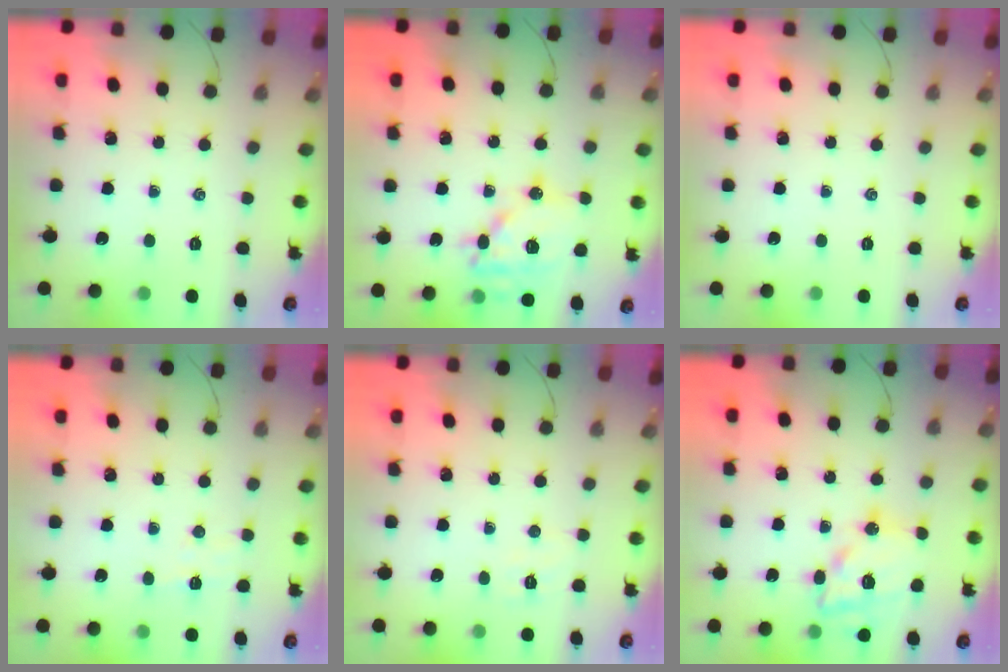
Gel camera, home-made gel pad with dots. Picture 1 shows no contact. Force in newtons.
{"total": 15.4, "press": 15.2, "slide": 2.5}
{"total": 0.0}
{"total": 4.9, "press": 4.9, "slide": 0.7}
{"total": 4.6, "press": 4.5, "slide": 1.1}
{"total": 16.8, "press": 16.5, "slide": 3.2}